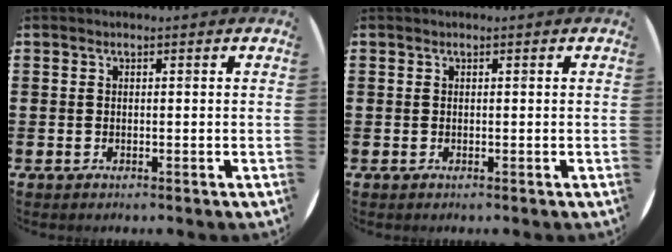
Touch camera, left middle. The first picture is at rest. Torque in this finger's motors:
{"motor_torque": [-0.26, -0.03, -0.03, -0.01]}